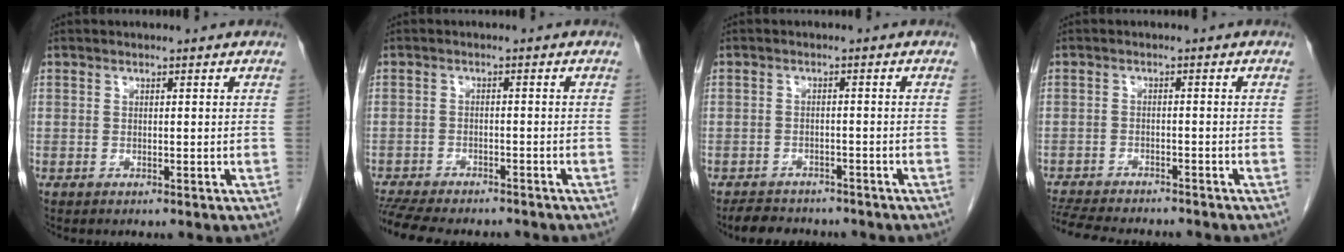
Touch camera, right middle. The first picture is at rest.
{"total": 13.1, "force": [-11.4, 3.6, 5.3], "torque": [-0.111, -0.007, -0.159]}
{"total": 6.2, "force": [-5.4, 2.6, 1.5], "torque": [-0.026, -0.003, -0.075]}
{"total": 12.1, "force": [-10.8, 2.7, 4.8], "torque": [-0.093, -0.008, -0.155]}